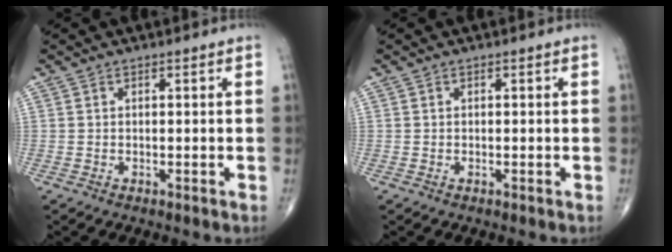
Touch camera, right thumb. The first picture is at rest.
{"total": 0.0}